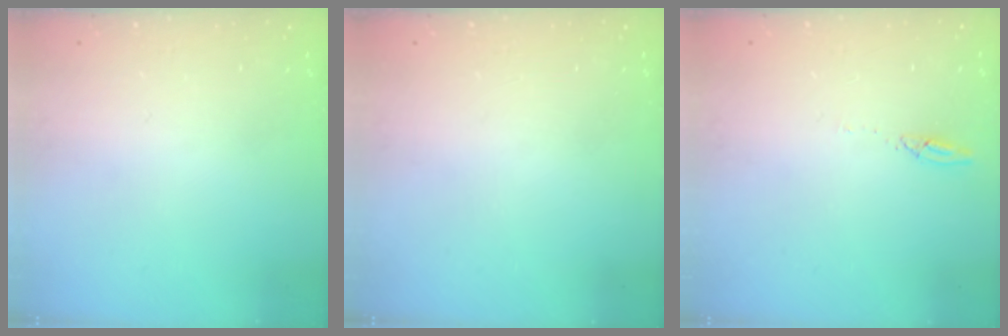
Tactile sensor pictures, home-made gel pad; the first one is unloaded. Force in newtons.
{"total": 0.0}
{"total": 2.7, "press": 2.7, "slide": 0.2}